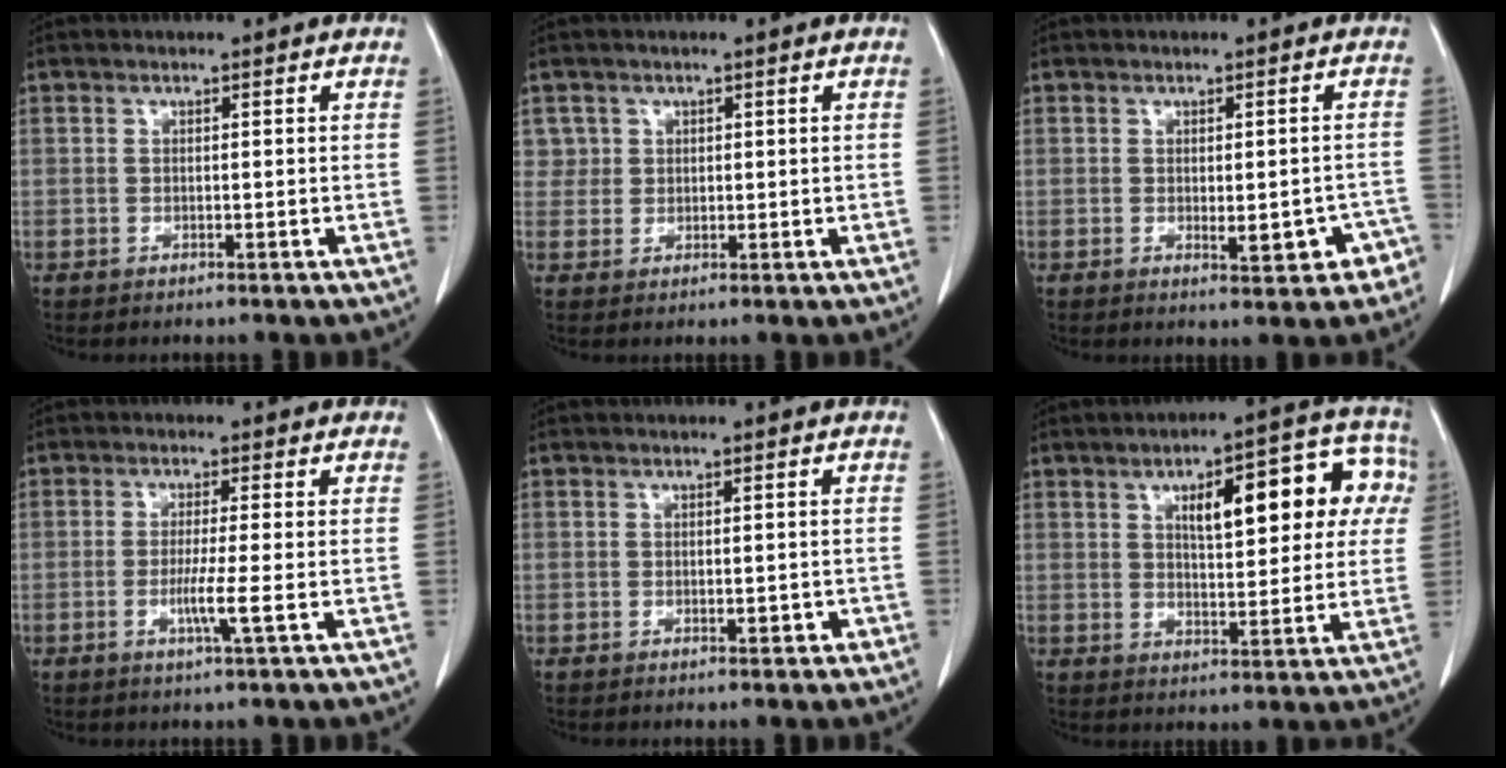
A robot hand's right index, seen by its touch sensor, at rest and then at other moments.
{"total": 2.4, "force": [1.1, 2.1, -0.3], "torque": [0.021, 0.002, 0.013]}
{"total": 5.2, "force": [-2.1, 2.0, 4.4], "torque": [-0.039, 0.008, -0.019]}
{"total": 4.0, "force": [-1.1, -0.8, 3.8], "torque": [-0.074, -0.010, -0.022]}
{"total": 1.2, "force": [-0.5, 0.5, 1.0], "torque": [-0.012, 0.000, -0.004]}
{"total": 14.6, "force": [4.4, 5.1, 13.0], "torque": [-0.163, 0.041, 0.056]}